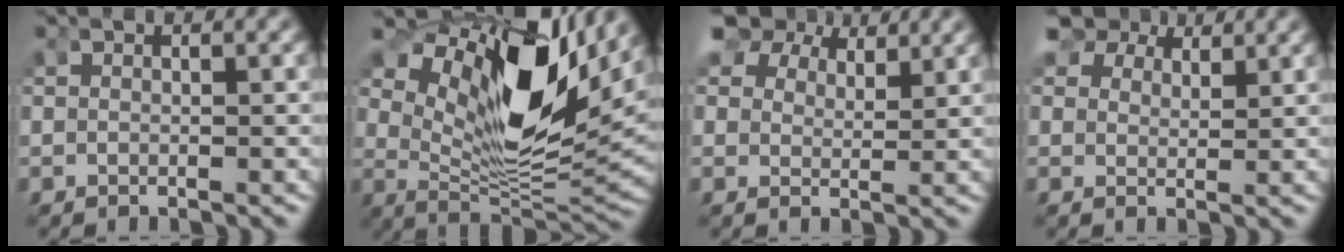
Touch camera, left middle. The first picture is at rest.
{"total": 13.0, "force": [5.6, 5.3, 10.5], "torque": [-0.165, 0.016, 0.086]}
{"total": 8.1, "force": [5.8, 4.2, 3.8], "torque": [-0.064, 0.007, 0.089]}
{"total": 6.2, "force": [4.8, 2.8, 2.8], "torque": [-0.045, 0.004, 0.078]}